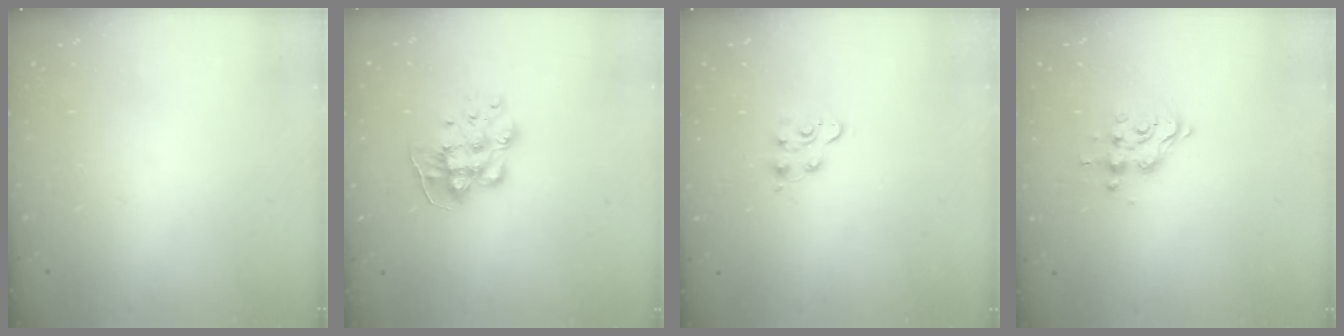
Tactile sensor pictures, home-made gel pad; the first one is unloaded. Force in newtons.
{"total": 11.3, "press": 11.3, "slide": 0.7}
{"total": 4.5, "press": 4.5, "slide": 0.6}
{"total": 8.9, "press": 8.8, "slide": 0.8}